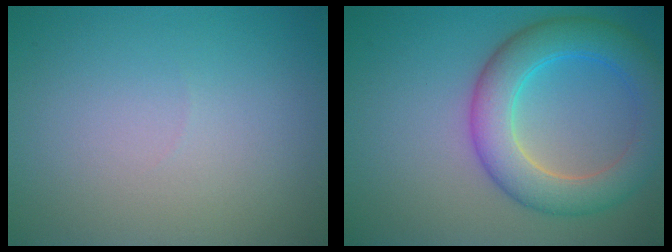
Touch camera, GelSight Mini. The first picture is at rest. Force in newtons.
{"total": 6.6, "press": 6.6, "slide": 0.2}